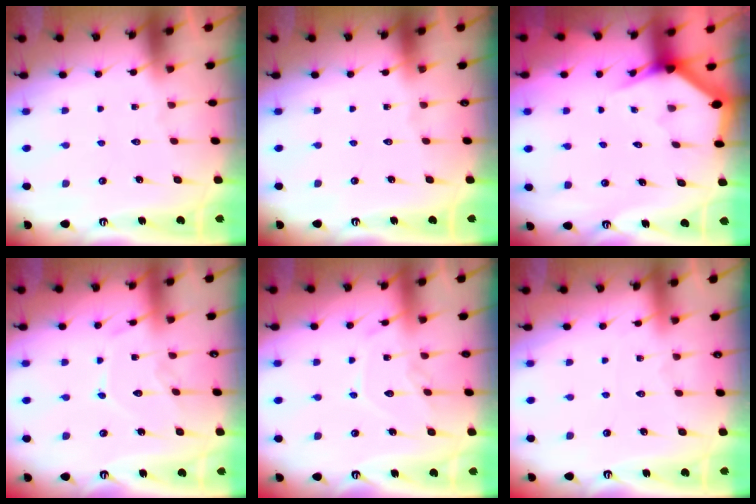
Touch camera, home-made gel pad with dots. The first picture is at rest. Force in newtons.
{"total": 0.0}
{"total": 2.7, "press": 2.7, "slide": 0.1}
{"total": 8.9, "press": 8.9, "slide": 0.4}
{"total": 10.3, "press": 10.3, "slide": 0.1}
{"total": 1.4, "press": 1.3, "slide": 0.3}